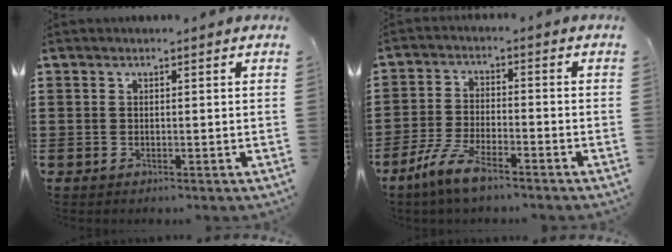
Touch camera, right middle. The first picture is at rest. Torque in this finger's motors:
{"motor_torque": [1.73, -0.41, 0.49, 0.13]}